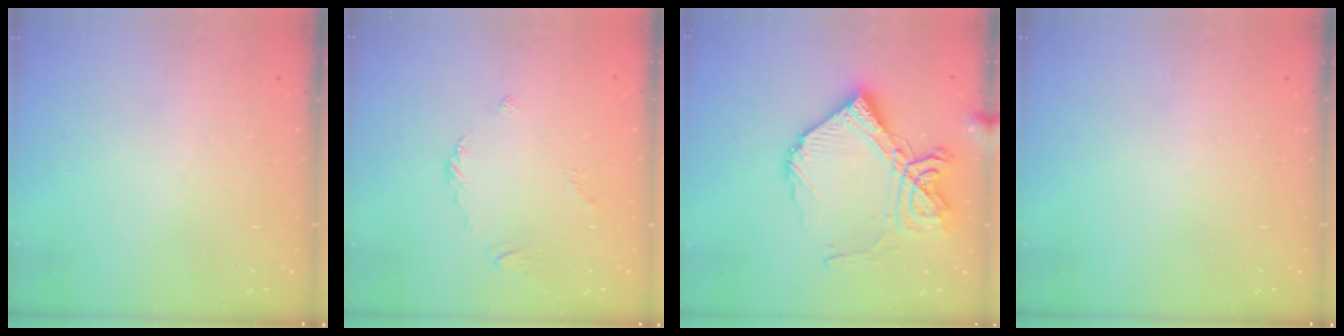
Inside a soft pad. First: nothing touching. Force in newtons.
{"total": 2.2, "press": 2.2, "slide": 0.6}
{"total": 19.0, "press": 18.9, "slide": 2.4}
{"total": 0.0}